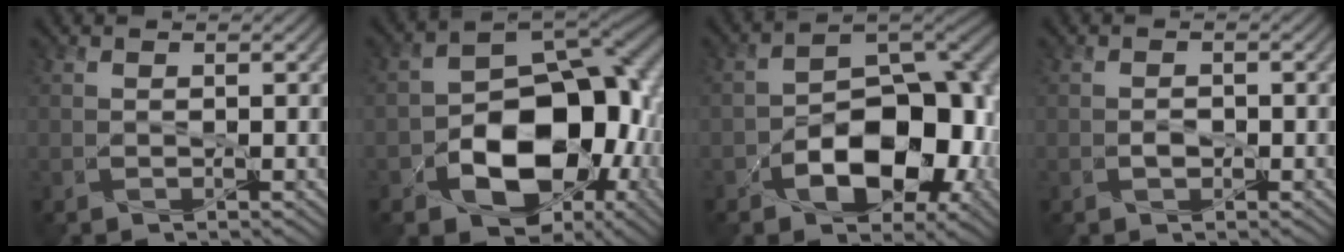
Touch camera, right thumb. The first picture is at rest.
{"total": 15.5, "force": [-4.8, 10.0, 10.8], "torque": [-0.153, -0.038, -0.069]}
{"total": 11.1, "force": [-4.0, 6.2, 8.3], "torque": [-0.117, -0.017, -0.061]}
{"total": 0.8, "force": [-0.5, 0.0, 0.6], "torque": [-0.012, -0.002, -0.011]}